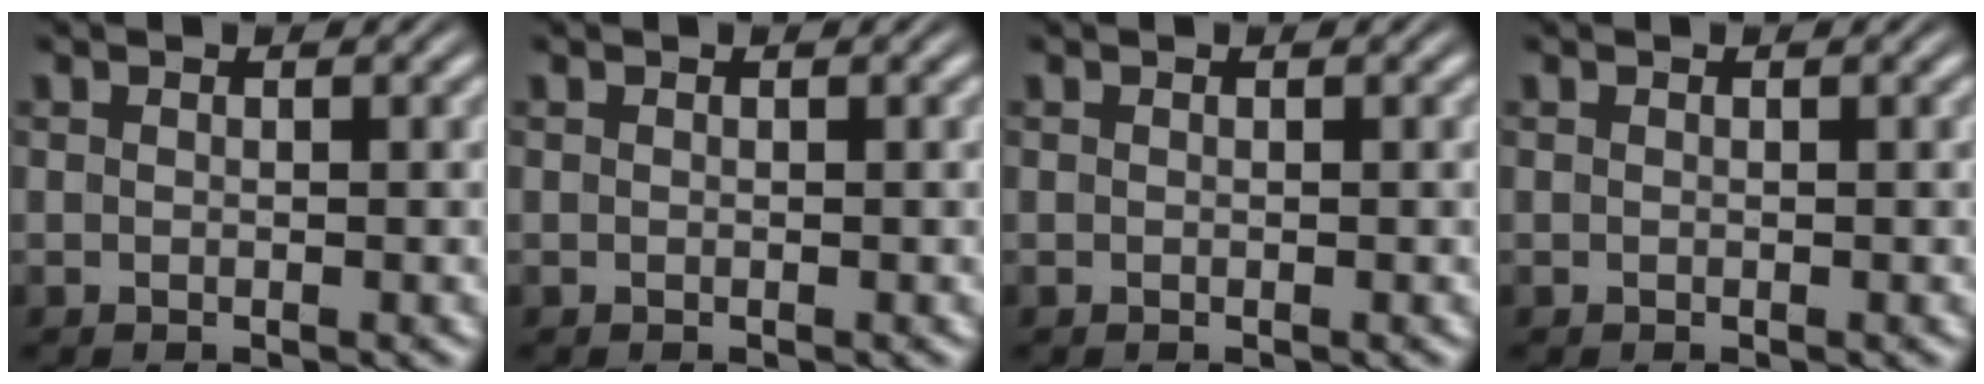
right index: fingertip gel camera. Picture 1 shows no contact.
{"total": 0.0}
{"total": 0.0}
{"total": 0.0}